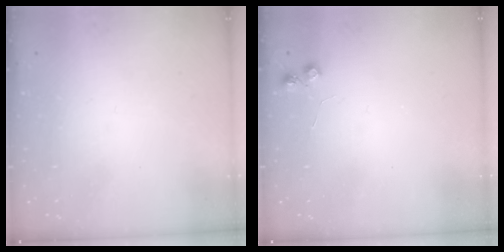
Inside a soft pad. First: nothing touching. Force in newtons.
{"total": 4.6, "press": 4.6, "slide": 0.5}